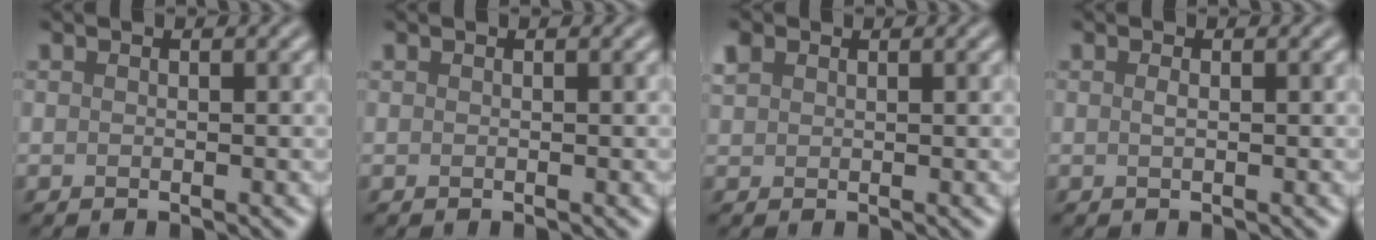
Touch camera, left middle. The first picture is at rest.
{"total": 0.0}
{"total": 1.5, "force": [0.9, 1.0, 0.5], "torque": [-0.013, 0.007, 0.019]}
{"total": 0.6, "force": [0.1, 0.2, 0.6], "torque": [-0.013, 0.003, 0.003]}